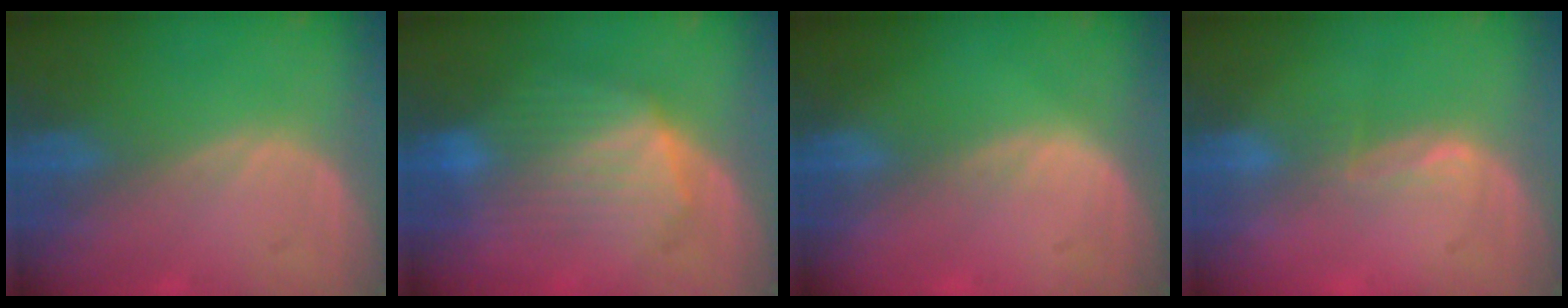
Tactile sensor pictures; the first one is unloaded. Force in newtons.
{"total": 7.8, "press": 7.8, "slide": 0.1}
{"total": 0.6, "press": 0.6, "slide": 0.1}
{"total": 2.0, "press": 2.0, "slide": 0.3}